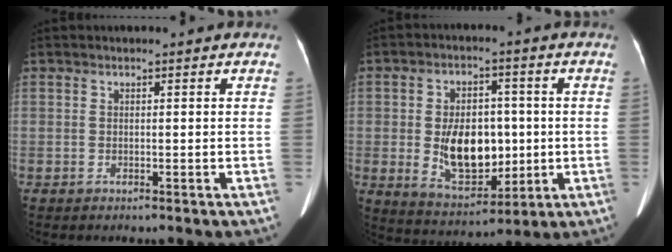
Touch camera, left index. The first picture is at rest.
{"total": 11.3, "force": [-0.6, 6.7, 9.1], "torque": [-0.167, 0.003, 0.005]}